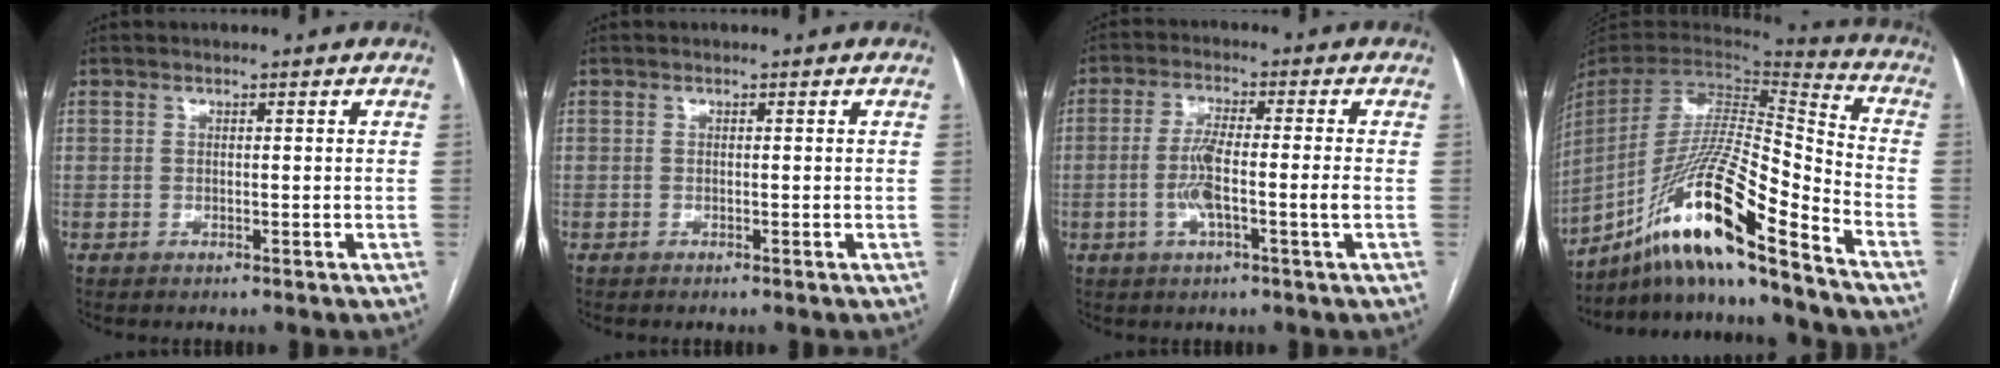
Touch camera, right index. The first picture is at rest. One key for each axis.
{"total": 0.0}
{"total": 6.6, "fx": -1.5, "fy": 0.2, "fz": 6.4, "tx": -0.127, "ty": 0.005, "tz": -0.028}
{"total": 20.6, "fx": -14.9, "fy": 0.2, "fz": 14.3, "tx": -0.295, "ty": -0.009, "tz": -0.276}